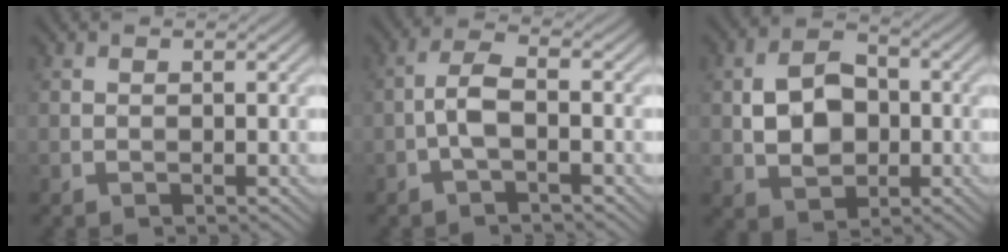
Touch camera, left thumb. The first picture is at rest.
{"total": 3.7, "force": [-1.3, 1.2, 3.2], "torque": [-0.070, 0.008, -0.034]}
{"total": 7.0, "force": [-0.2, 5.2, 4.7], "torque": [-0.088, 0.004, -0.006]}